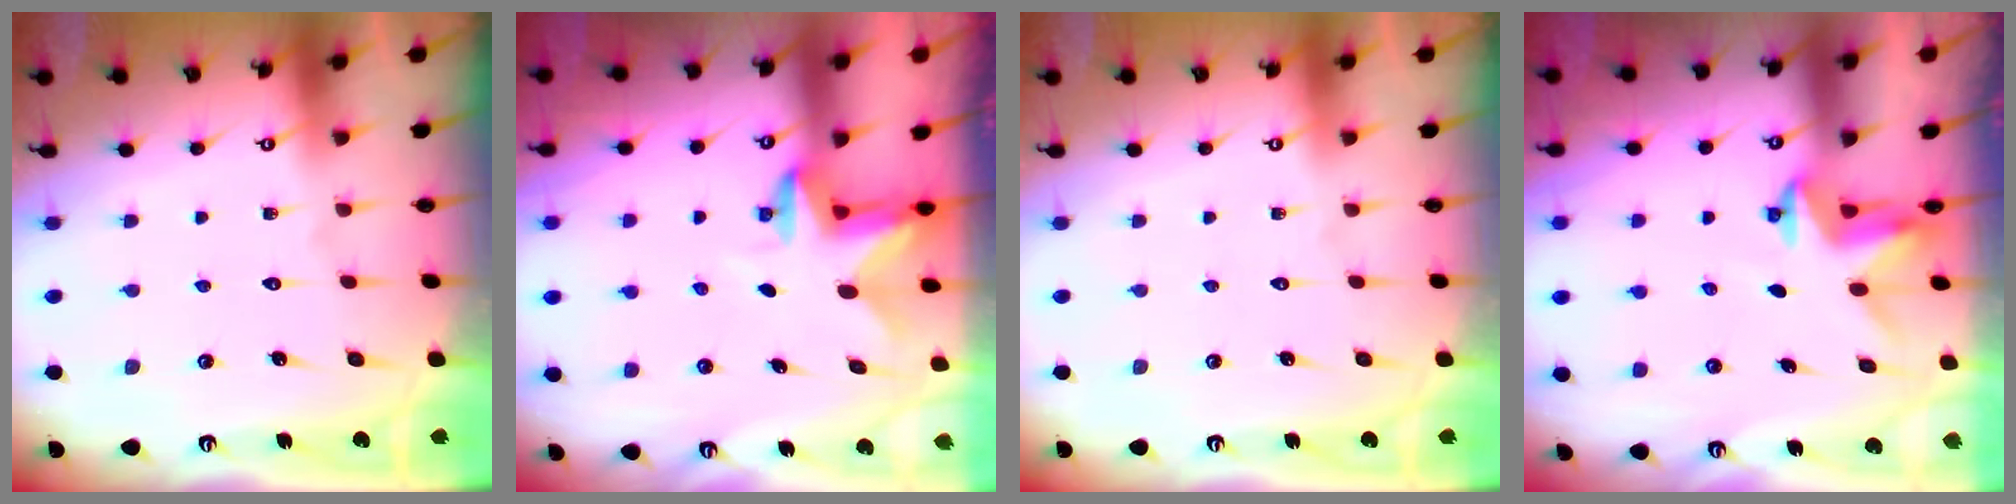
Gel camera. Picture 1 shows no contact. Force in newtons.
{"total": 2.8, "press": 2.7, "slide": 0.5}
{"total": 0.0}
{"total": 2.9, "press": 2.9, "slide": 0.1}